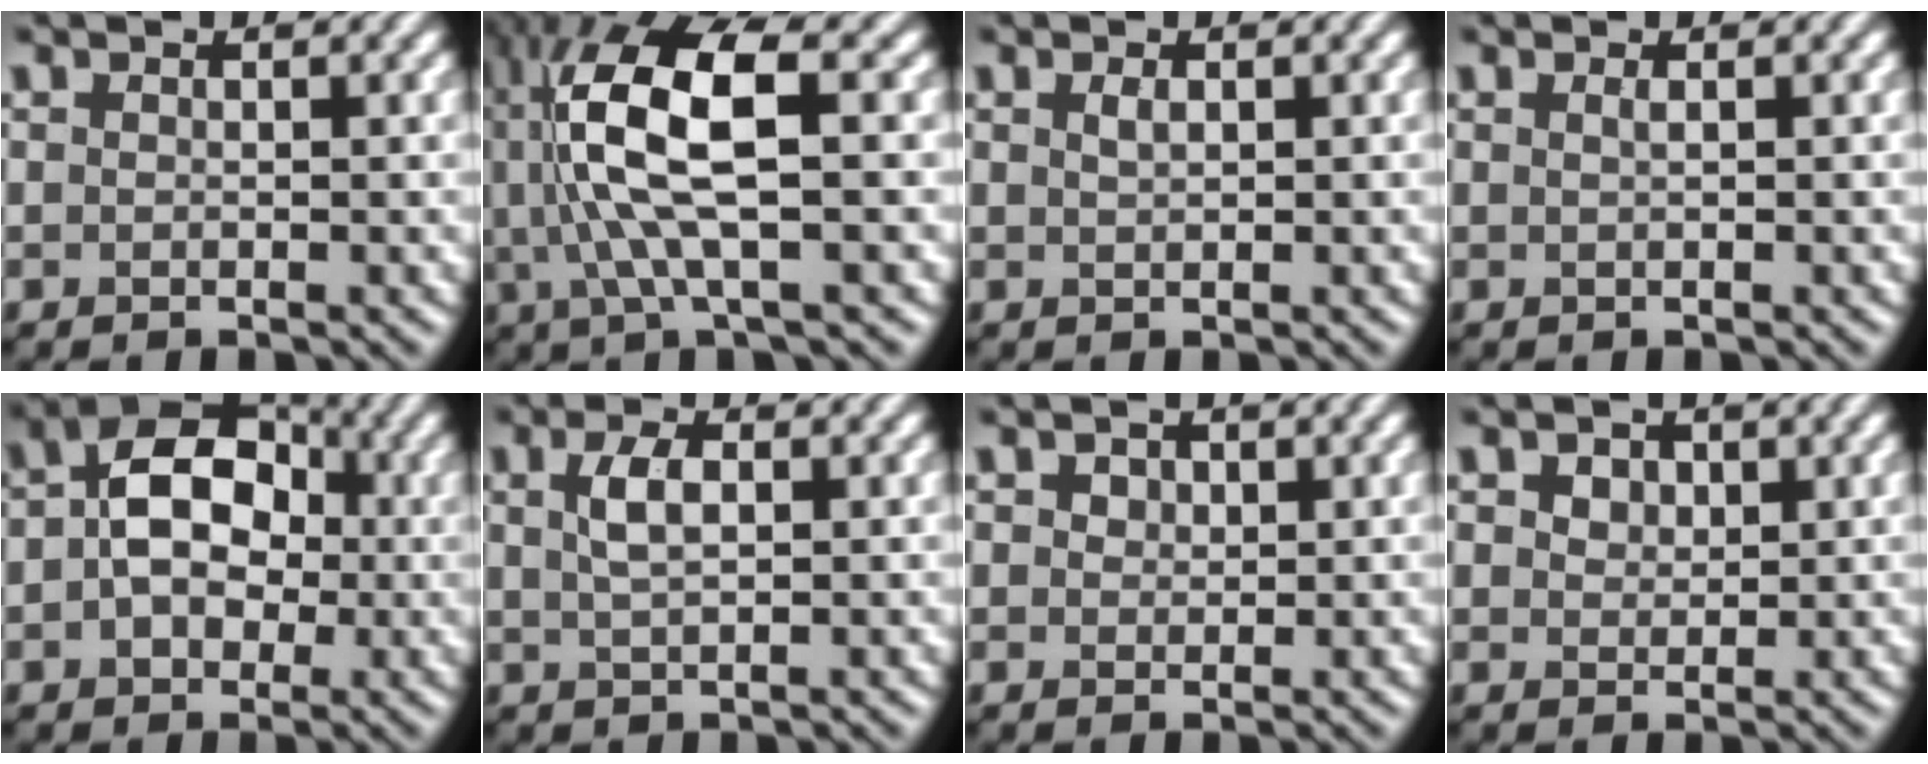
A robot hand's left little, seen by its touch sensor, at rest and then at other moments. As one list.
[{"total": 9.8, "force": [1.2, 3.1, 9.3], "torque": [-0.191, 0.006, 0.024]}, {"total": 0.7, "force": [0.3, 0.3, 0.6], "torque": [-0.014, 0.001, 0.007]}, {"total": 0.6, "force": [0.2, 0.2, 0.5], "torque": [-0.008, 0.004, 0.001]}, {"total": 8.7, "force": [0.3, 6.1, 6.1], "torque": [-0.078, 0.020, -0.015]}, {"total": 2.6, "force": [0.6, 1.2, 2.2], "torque": [-0.048, 0.003, 0.011]}, {"total": 1.7, "force": [0.8, 1.3, 0.8], "torque": [-0.009, 0.009, 0.000]}, {"total": 2.9, "force": [1.5, 2.0, 1.5], "torque": [-0.029, 0.011, 0.012]}]